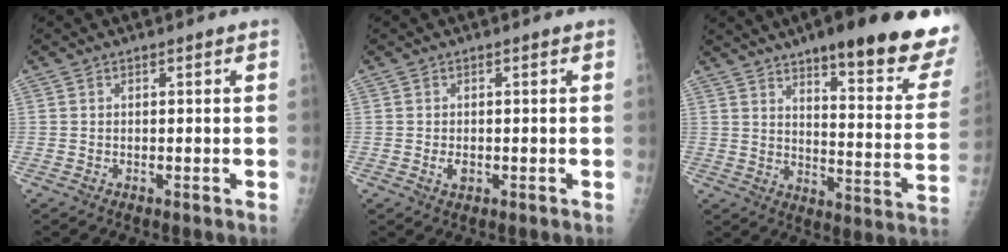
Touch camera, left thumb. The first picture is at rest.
{"total": 1.6, "force": [-0.3, 1.0, 1.2], "torque": [-0.020, -0.002, -0.004]}
{"total": 24.4, "force": [16.7, 4.8, 17.1], "torque": [-0.198, -0.067, 0.217]}